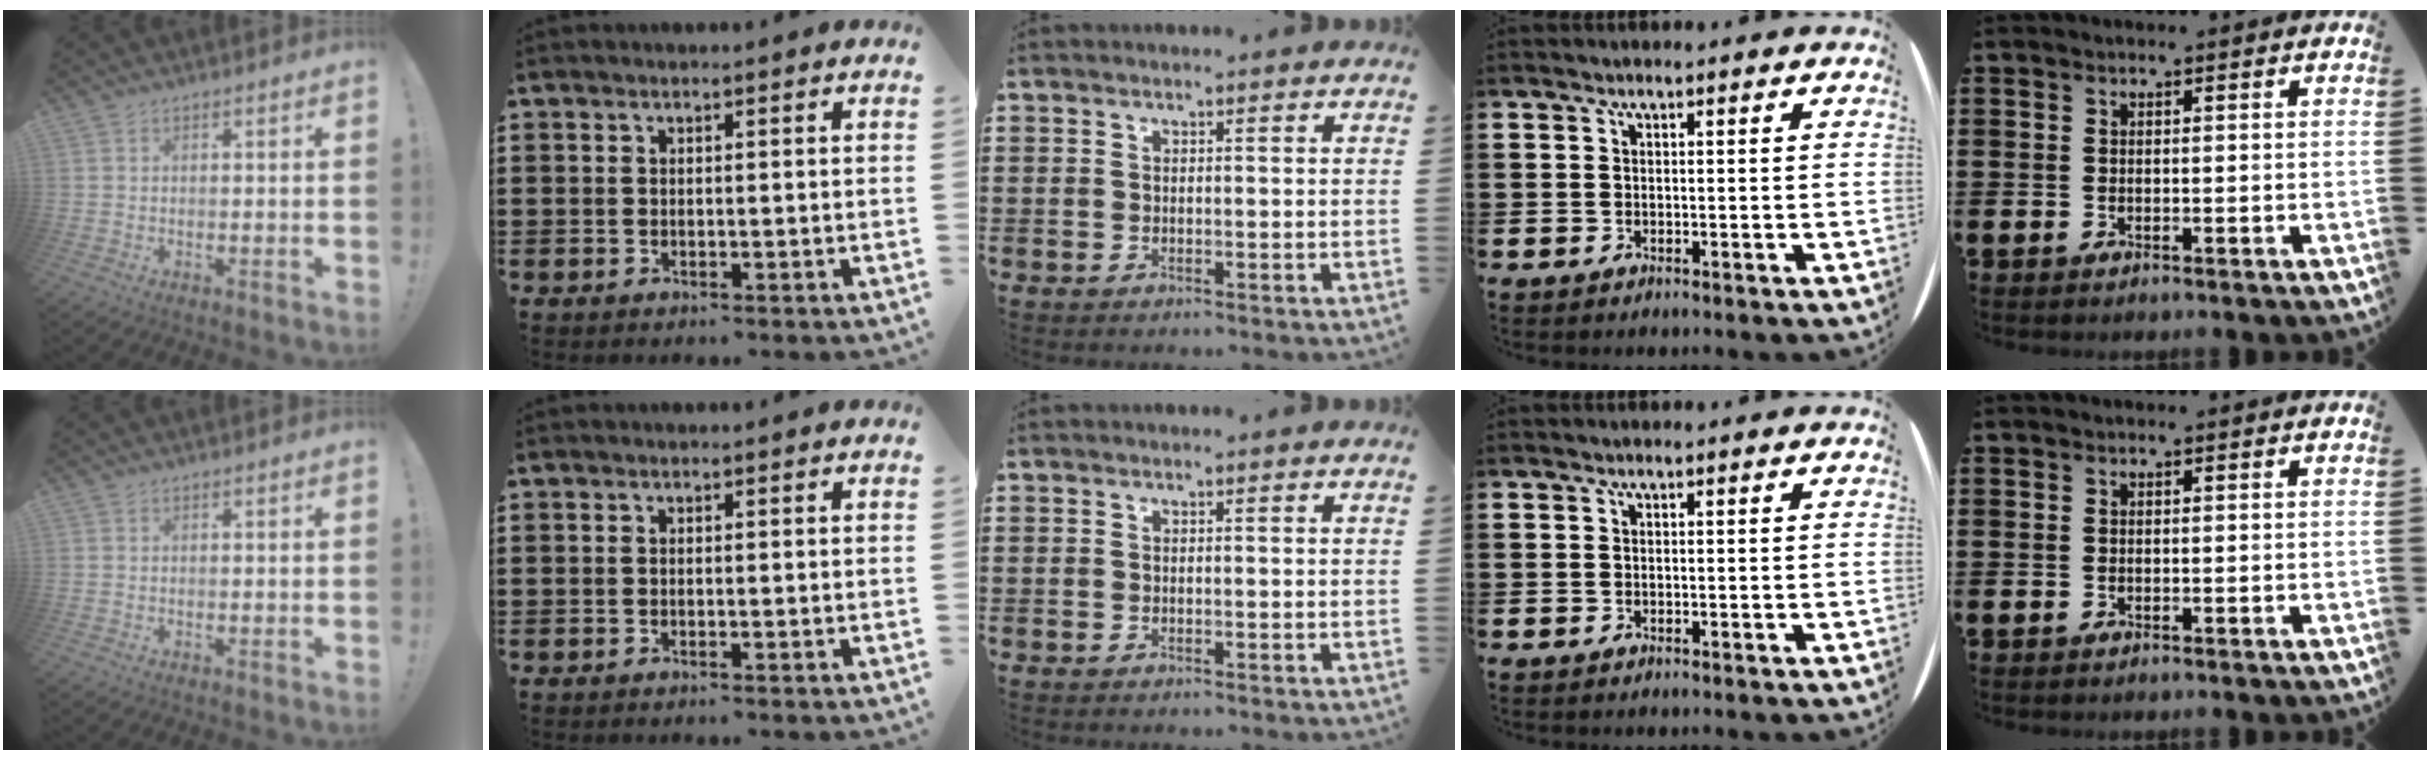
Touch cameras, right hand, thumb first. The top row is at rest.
{}